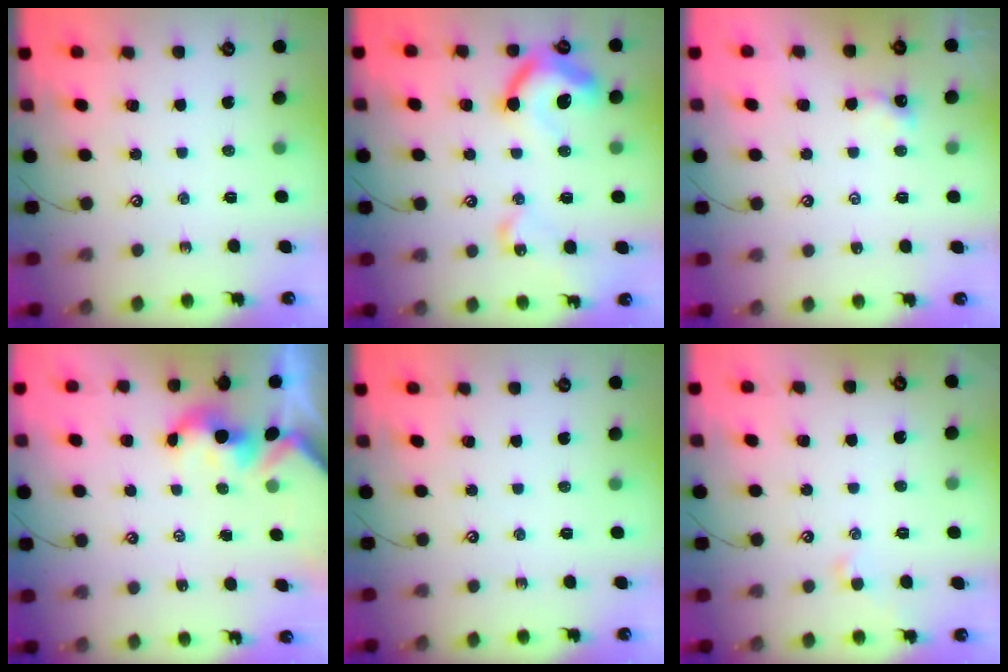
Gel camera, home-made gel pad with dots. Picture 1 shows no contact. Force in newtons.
{"total": 15.2, "press": 15.1, "slide": 1.4}
{"total": 0.0}
{"total": 1.8, "press": 1.8, "slide": 0.2}
{"total": 0.0}
{"total": 0.0}